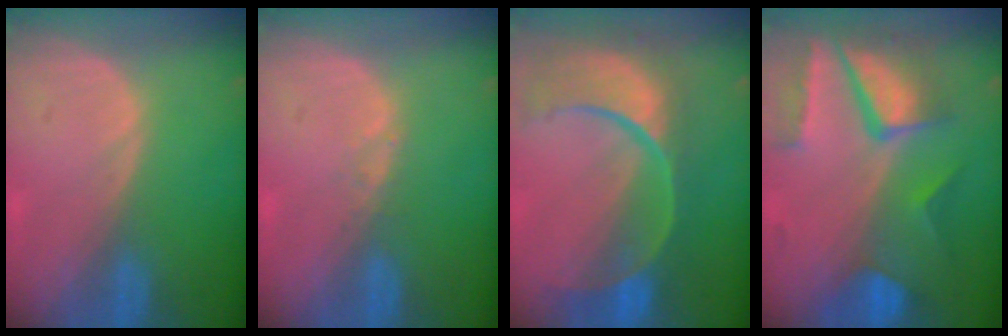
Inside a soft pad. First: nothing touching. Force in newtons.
{"total": 0.8, "press": 0.7, "slide": 0.1}
{"total": 12.6, "press": 10.1, "slide": 7.4}
{"total": 10.5, "press": 8.8, "slide": 5.7}